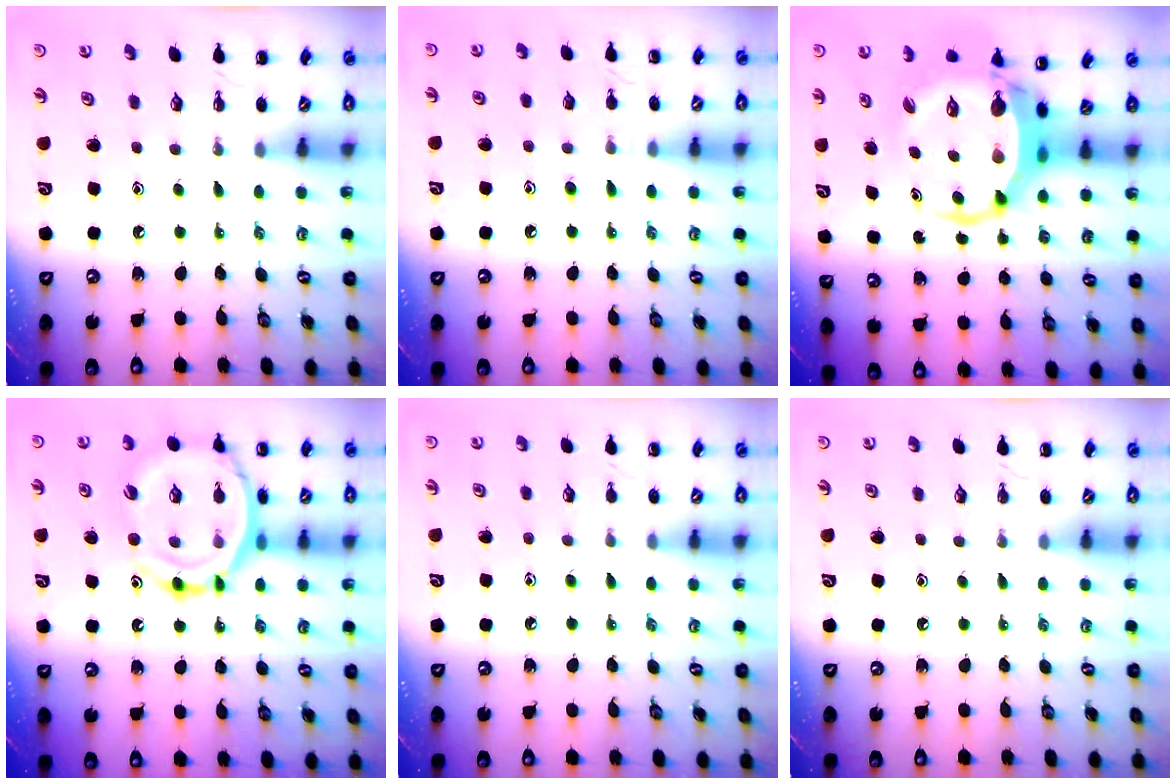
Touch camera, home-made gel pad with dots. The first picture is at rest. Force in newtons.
{"total": 6.8, "press": 6.4, "slide": 2.3}
{"total": 8.6, "press": 8.3, "slide": 2.4}
{"total": 20.0, "press": 19.7, "slide": 3.3}
{"total": 4.0, "press": 3.7, "slide": 1.6}
{"total": 0.0}